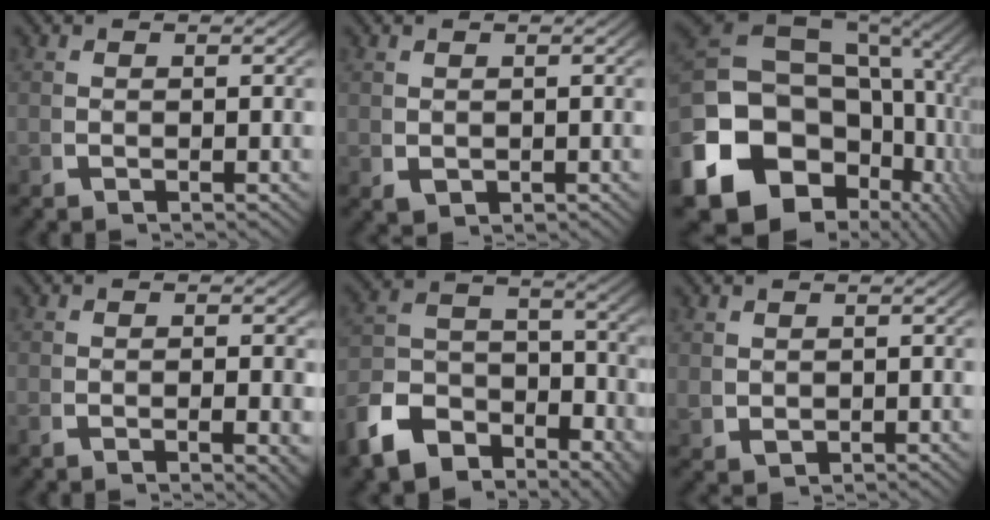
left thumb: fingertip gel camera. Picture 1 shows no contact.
{"total": 1.2, "force": [0.0, 1.0, 0.7], "torque": [-0.008, -0.013, 0.012]}
{"total": 22.4, "force": [-2.9, 16.7, 14.7], "torque": [-0.287, -0.047, -0.039]}
{"total": 1.8, "force": [0.0, 0.8, 1.6], "torque": [-0.025, -0.013, 0.001]}
{"total": 10.4, "force": [-4.9, 7.4, 5.4], "torque": [-0.096, -0.040, -0.072]}
{"total": 1.3, "force": [0.5, 1.0, 0.6], "torque": [-0.010, -0.009, 0.024]}